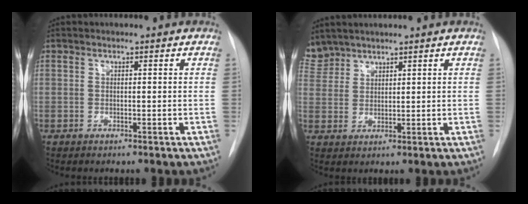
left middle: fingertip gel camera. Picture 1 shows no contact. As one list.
[{"total": 4.7, "force": [4.4, 1.7, 0.0], "torque": [-0.003, 0.012, 0.096]}]